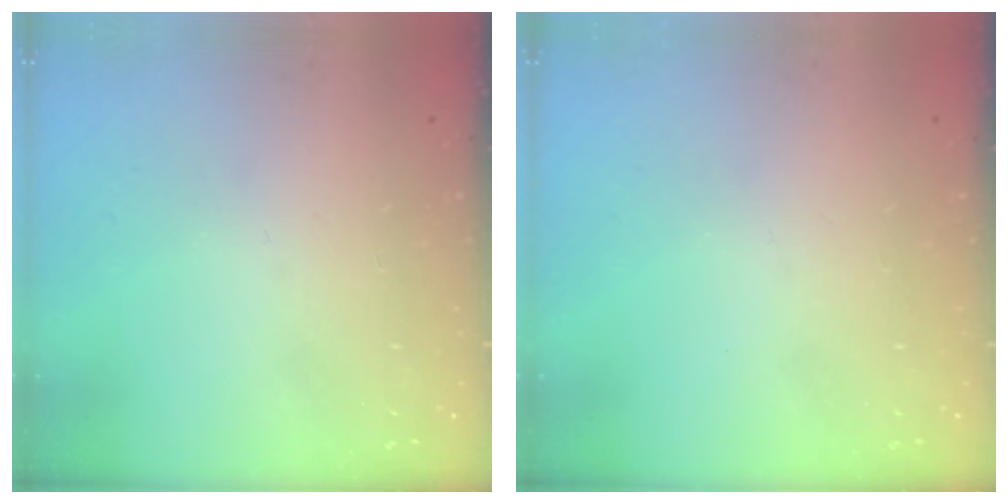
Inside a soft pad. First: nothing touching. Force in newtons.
{"total": 0.0}